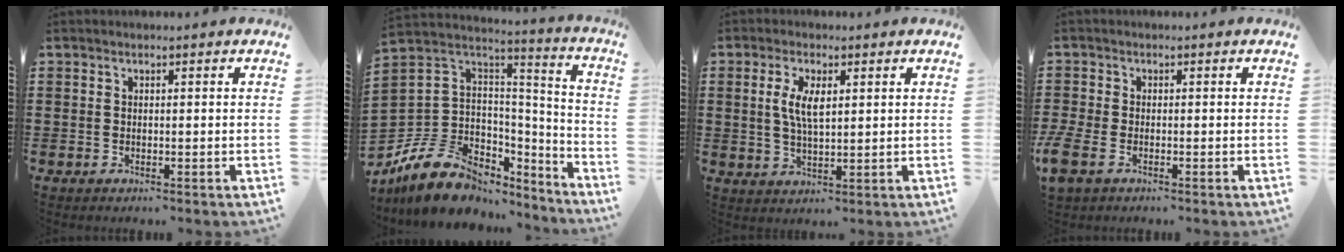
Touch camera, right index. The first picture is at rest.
{"total": 13.0, "force": [-7.5, 8.9, 5.8], "torque": [-0.144, 0.023, -0.134]}
{"total": 5.1, "force": [1.1, 1.9, 4.5], "torque": [-0.094, 0.006, 0.018]}
{"total": 2.2, "force": [-1.2, 1.2, 1.4], "torque": [-0.048, -0.007, -0.030]}